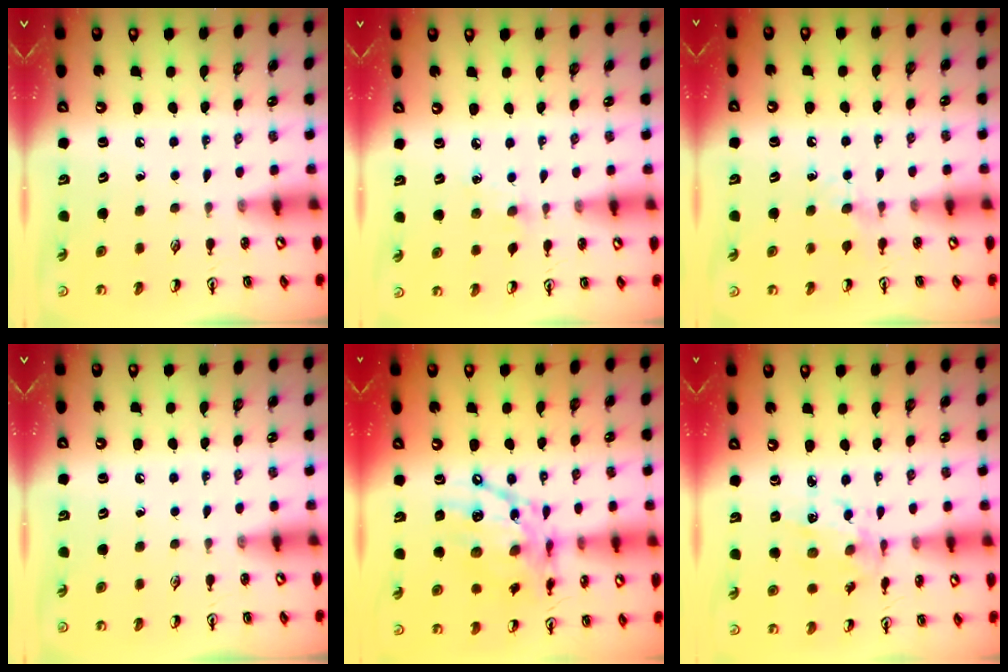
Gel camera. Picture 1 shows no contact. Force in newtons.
{"total": 5.5, "press": 5.5, "slide": 0.6}
{"total": 5.0, "press": 5.0, "slide": 0.7}
{"total": 0.0}
{"total": 15.2, "press": 15.2, "slide": 1.2}
{"total": 7.8, "press": 7.6, "slide": 1.6}